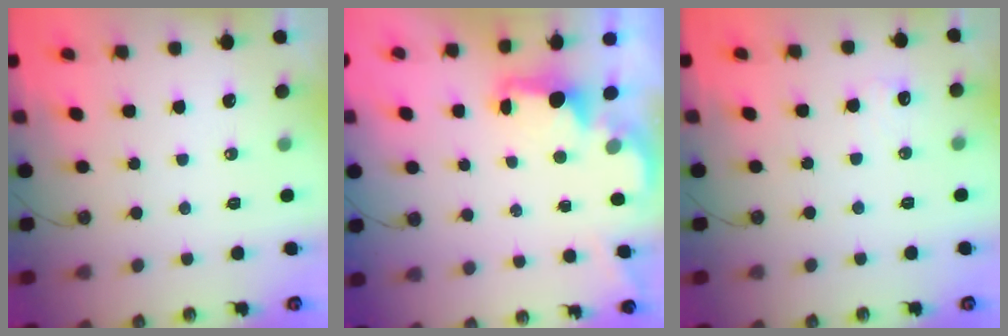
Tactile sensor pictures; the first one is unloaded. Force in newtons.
{"total": 1.6, "press": 1.5, "slide": 0.6}
{"total": 6.6, "press": 6.5, "slide": 1.4}